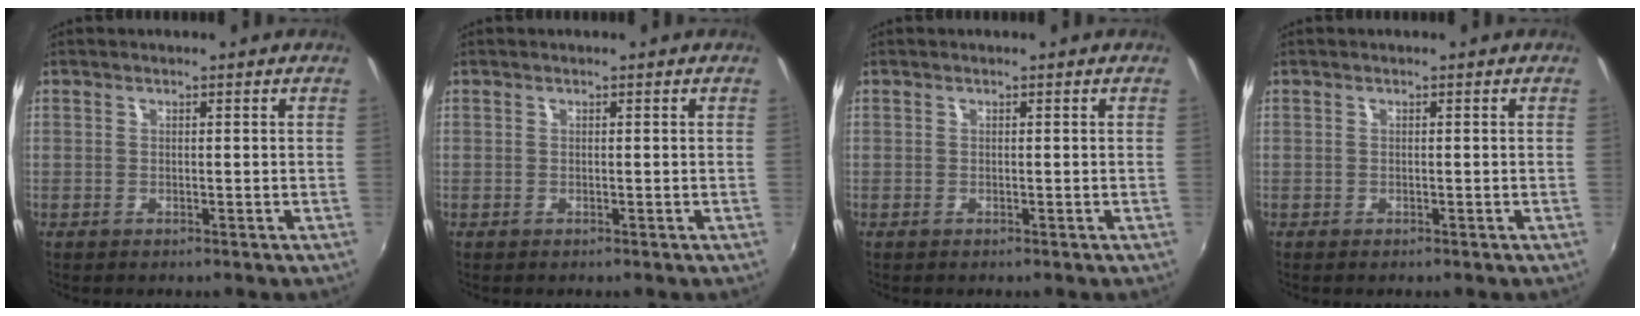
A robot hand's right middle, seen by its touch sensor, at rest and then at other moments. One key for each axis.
{"total": 0.0}
{"total": 0.0}
{"total": 0.8, "fx": 0.1, "fy": -0.7, "fz": -0.2, "tx": 0.007, "ty": -0.005, "tz": 0.000}